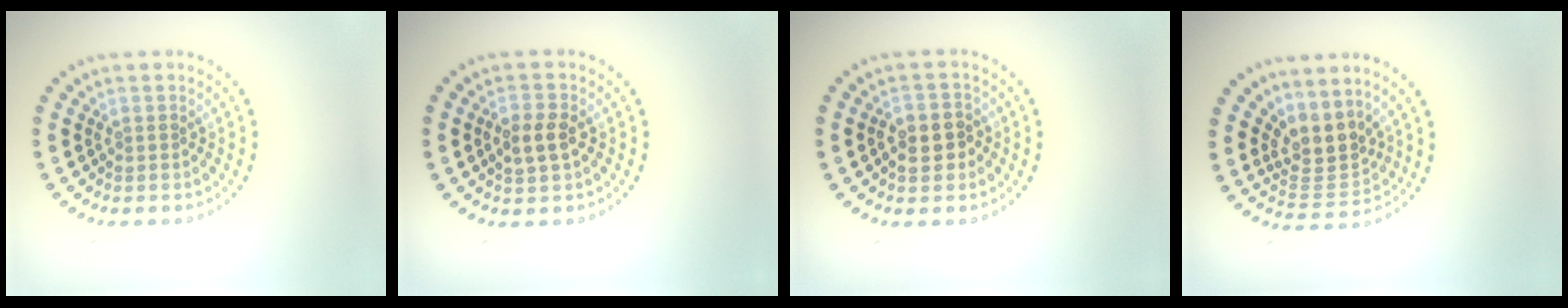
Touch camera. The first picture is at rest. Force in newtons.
{"total": 2.4, "press": 2.4, "slide": 0.3}
{"total": 2.8, "press": 2.8, "slide": 0.6}
{"total": 3.5, "press": 2.5, "slide": 2.3}